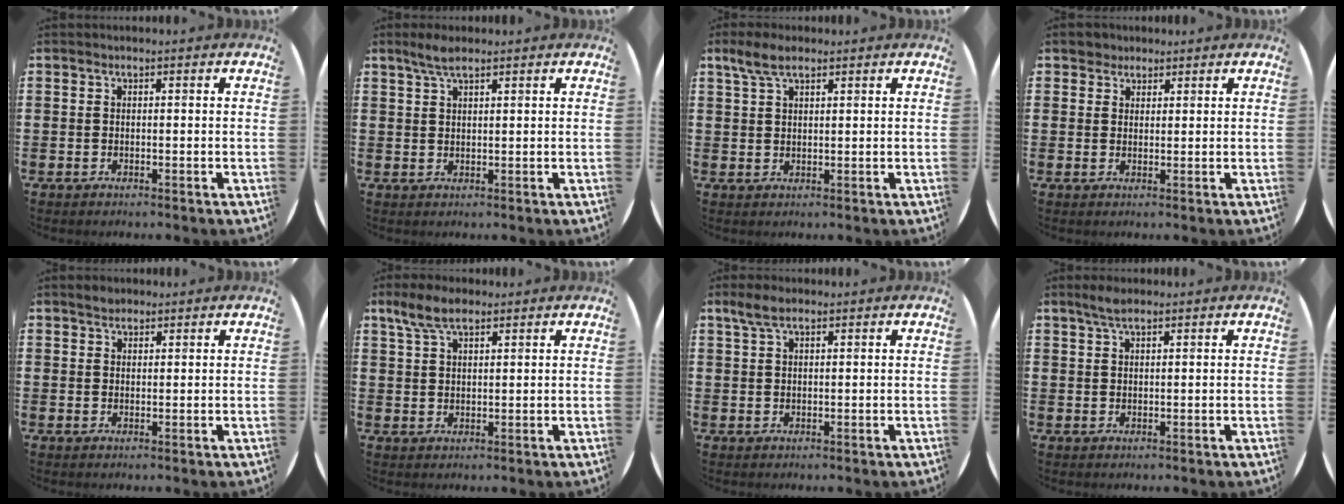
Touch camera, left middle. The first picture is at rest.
{"total": 2.9, "force": [2.2, 0.7, 1.7], "torque": [-0.029, 0.002, 0.037]}
{"total": 4.1, "force": [2.8, 1.7, 2.5], "torque": [-0.045, 0.004, 0.050]}
{"total": 2.1, "force": [1.7, 1.1, -0.1], "torque": [0.008, 0.003, 0.033]}
{"total": 1.5, "force": [1.4, 0.6, 0.2], "torque": [0.004, 0.001, 0.024]}
{"total": 5.1, "force": [3.6, 2.1, 2.9], "torque": [-0.056, 0.001, 0.064]}
{"total": 3.0, "force": [2.0, 1.1, 1.9], "torque": [-0.032, 0.004, 0.033]}
{"total": 2.3, "force": [1.7, 0.6, 1.3], "torque": [-0.019, 0.003, 0.028]}